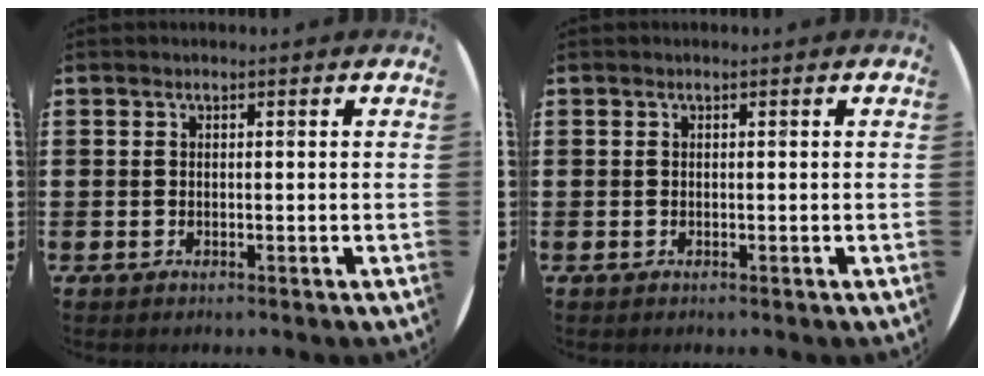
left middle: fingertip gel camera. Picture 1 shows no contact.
{"total": 0.0}